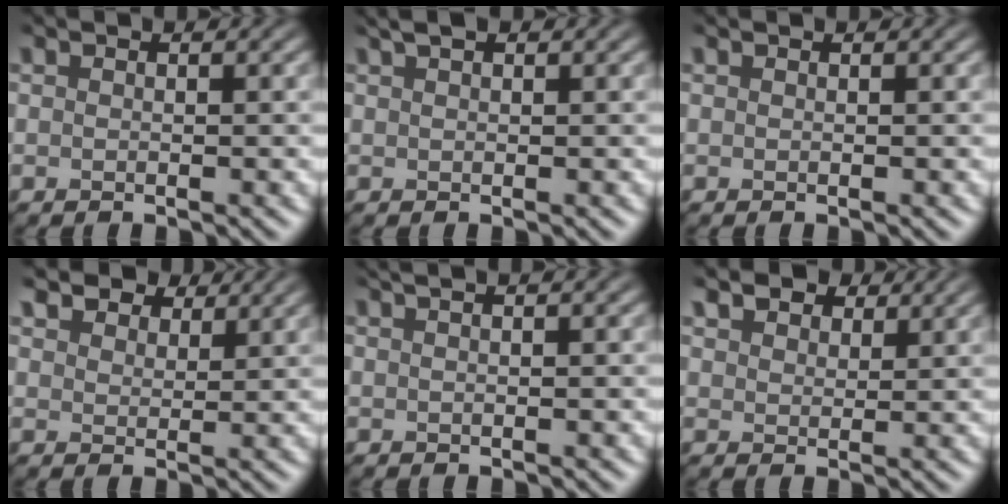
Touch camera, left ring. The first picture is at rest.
{"total": 1.6, "force": [1.1, 0.5, 1.0], "torque": [-0.013, 0.004, 0.020]}
{"total": 0.0}
{"total": 5.0, "force": [4.2, 2.3, 1.7], "torque": [-0.041, -0.006, 0.077]}
{"total": 3.5, "force": [1.8, 1.6, 2.5], "torque": [-0.015, 0.019, 0.000]}
{"total": 3.8, "force": [3.0, 2.0, 1.4], "torque": [-0.037, 0.000, 0.053]}